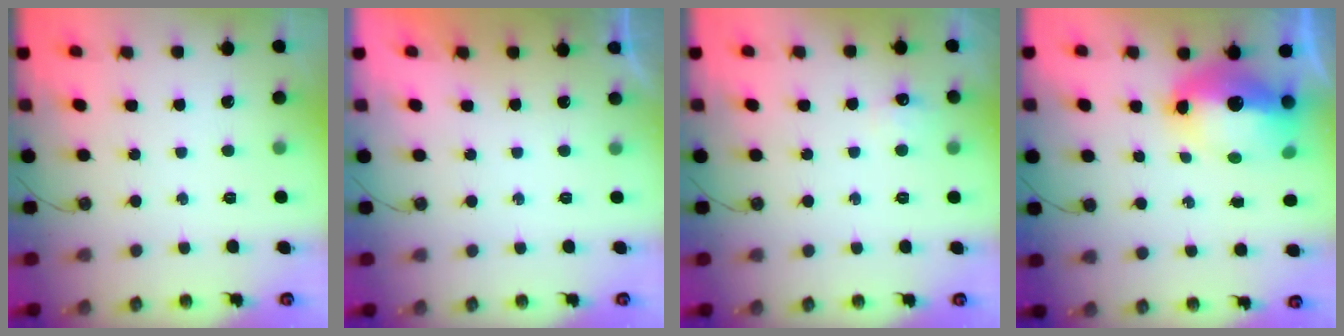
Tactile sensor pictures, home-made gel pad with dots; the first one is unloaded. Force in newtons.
{"total": 0.0}
{"total": 5.2, "press": 5.2, "slide": 0.7}
{"total": 13.7, "press": 13.6, "slide": 1.6}